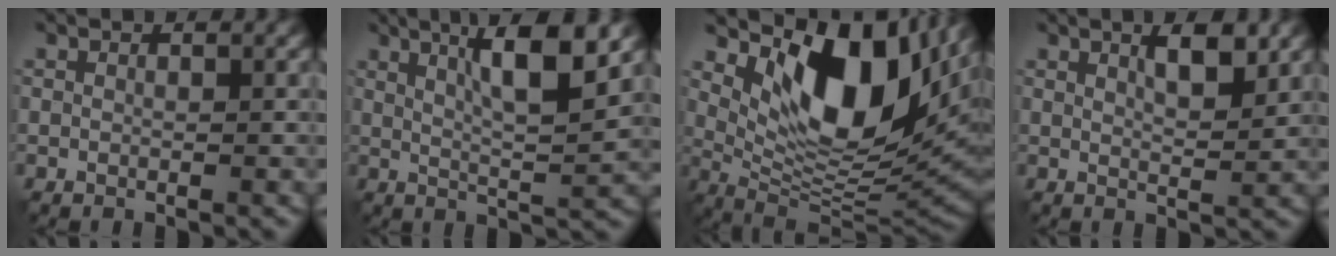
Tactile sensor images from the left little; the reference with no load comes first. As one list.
[{"total": 7.1, "force": [3.1, 1.1, 6.3], "torque": [-0.097, 0.005, 0.055]}, {"total": 13.0, "force": [4.9, 5.8, 10.5], "torque": [-0.163, -0.009, 0.099]}, {"total": 3.1, "force": [1.7, 0.8, 2.5], "torque": [-0.038, -0.001, 0.027]}]